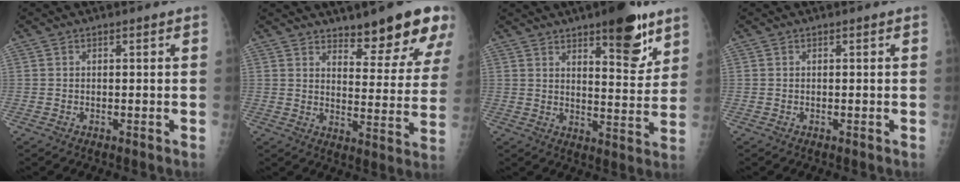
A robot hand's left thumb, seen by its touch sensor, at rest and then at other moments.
{"total": 14.5, "force": [10.6, 3.8, 9.2], "torque": [-0.080, -0.076, 0.145]}
{"total": 13.3, "force": [8.2, 4.3, 9.6], "torque": [-0.099, -0.049, 0.116]}
{"total": 0.0}